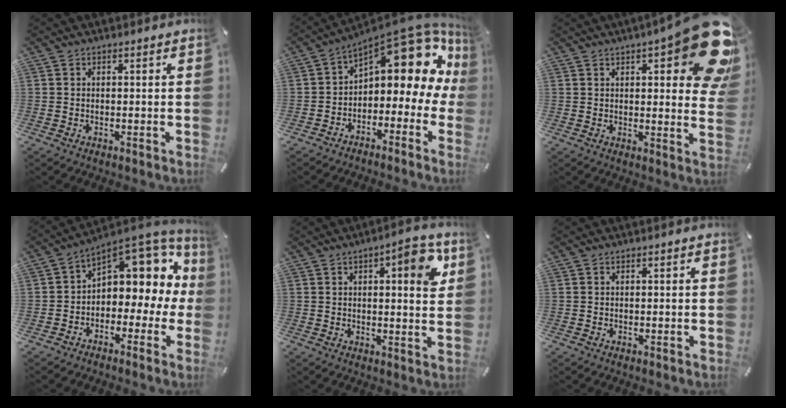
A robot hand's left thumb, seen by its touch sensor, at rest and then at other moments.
{"total": 14.6, "force": [8.3, 6.2, 10.3], "torque": [-0.143, -0.071, 0.135]}
{"total": 19.7, "force": [9.0, 5.9, 16.5], "torque": [-0.220, -0.051, 0.141]}
{"total": 9.8, "force": [4.8, 6.3, 5.7], "torque": [-0.079, -0.044, 0.082]}
{"total": 8.9, "force": [4.0, 2.7, 7.4], "torque": [-0.091, -0.018, 0.057]}
{"total": 0.0}